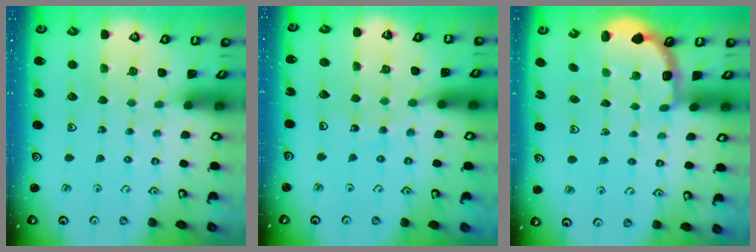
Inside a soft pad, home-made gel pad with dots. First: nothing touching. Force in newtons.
{"total": 8.5, "press": 8.4, "slide": 1.0}
{"total": 2.9, "press": 2.5, "slide": 1.4}